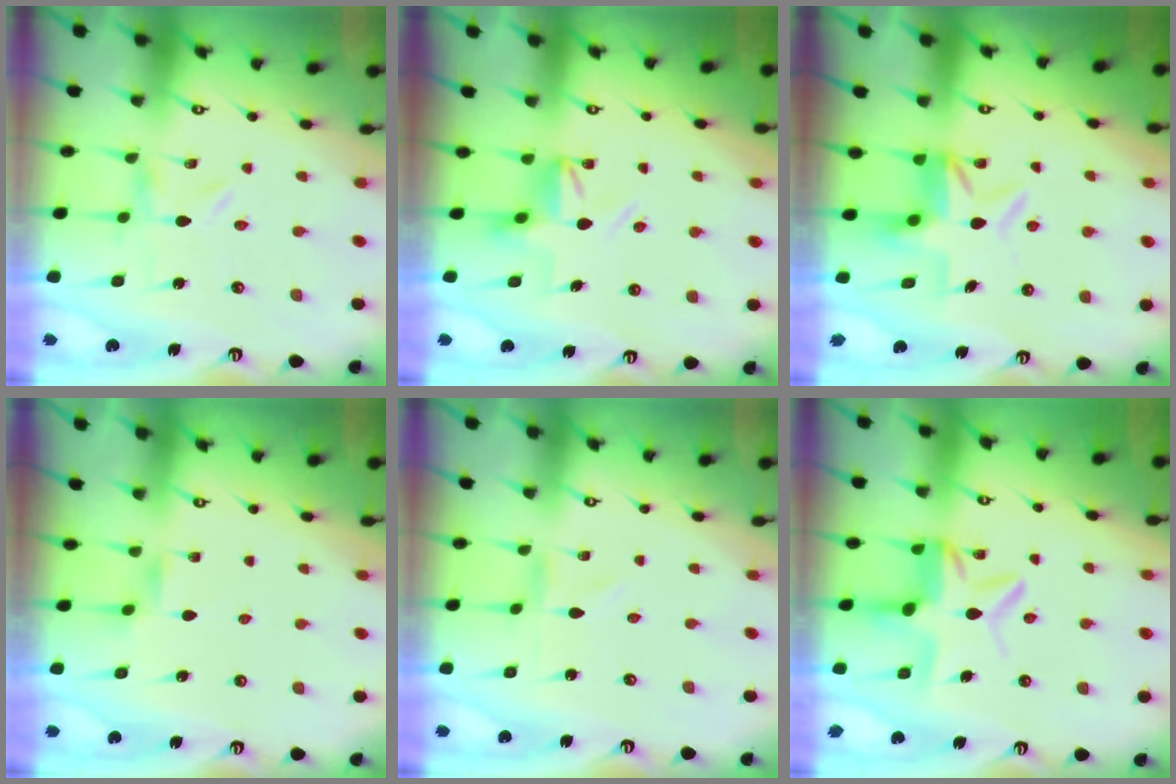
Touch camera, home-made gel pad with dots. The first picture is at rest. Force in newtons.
{"total": 6.0, "press": 6.0, "slide": 0.4}
{"total": 6.5, "press": 6.5, "slide": 0.6}
{"total": 1.8, "press": 1.8, "slide": 0.3}
{"total": 0.8, "press": 0.8, "slide": 0.1}
{"total": 8.4, "press": 8.3, "slide": 1.0}